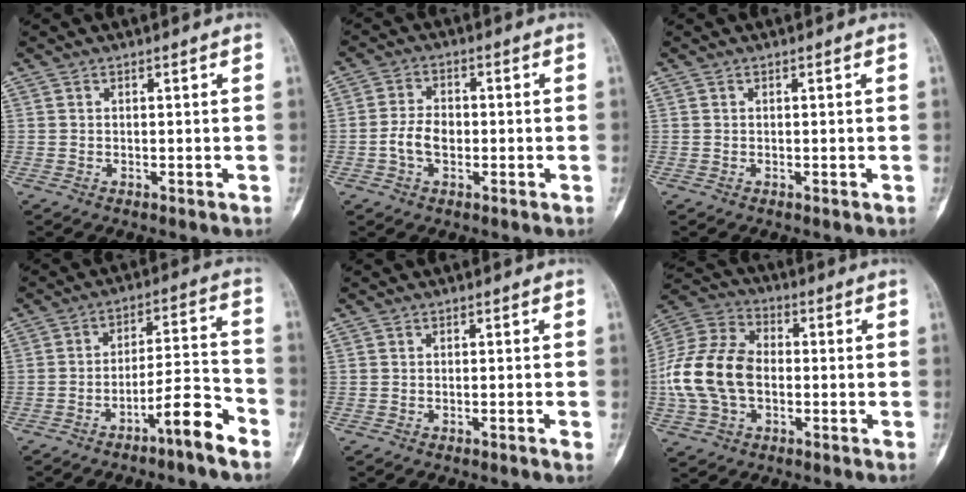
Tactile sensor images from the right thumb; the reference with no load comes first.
{"total": 5.1, "force": [-1.1, 3.3, 3.7], "torque": [-0.067, 0.020, -0.025]}
{"total": 0.0}
{"total": 9.1, "force": [-6.0, 1.1, 6.7], "torque": [-0.108, 0.061, -0.101]}
{"total": 1.0, "force": [-0.4, 0.0, 0.9], "torque": [-0.017, 0.002, -0.006]}
{"total": 15.6, "force": [-1.7, 10.6, 11.3], "torque": [-0.224, 0.033, -0.035]}